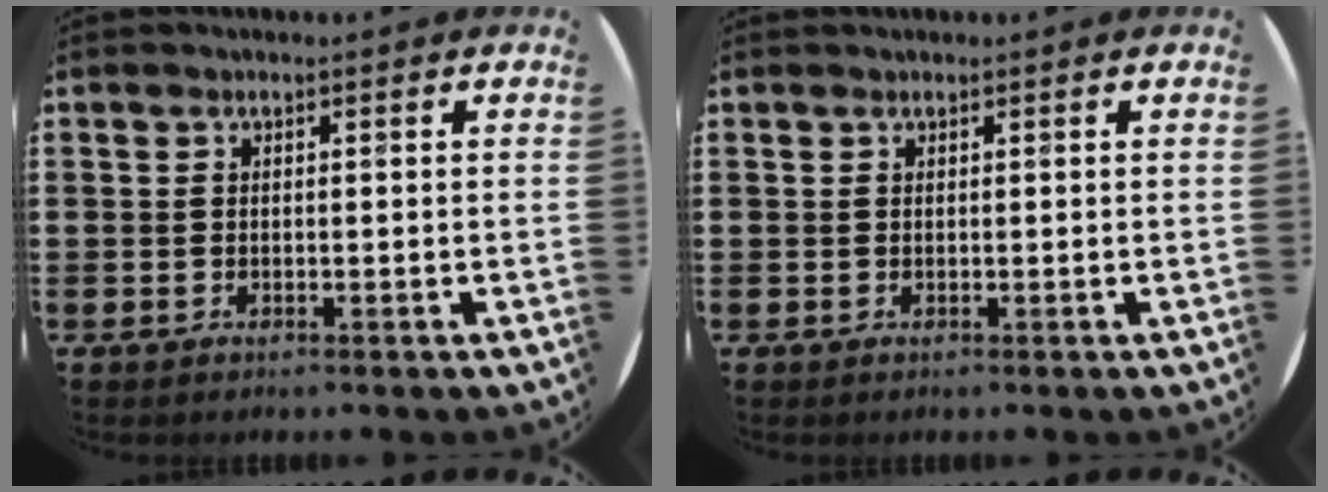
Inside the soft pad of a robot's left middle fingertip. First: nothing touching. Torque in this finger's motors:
{"motor_torque": [-0.32, -0.15, 0.08, 0.02]}